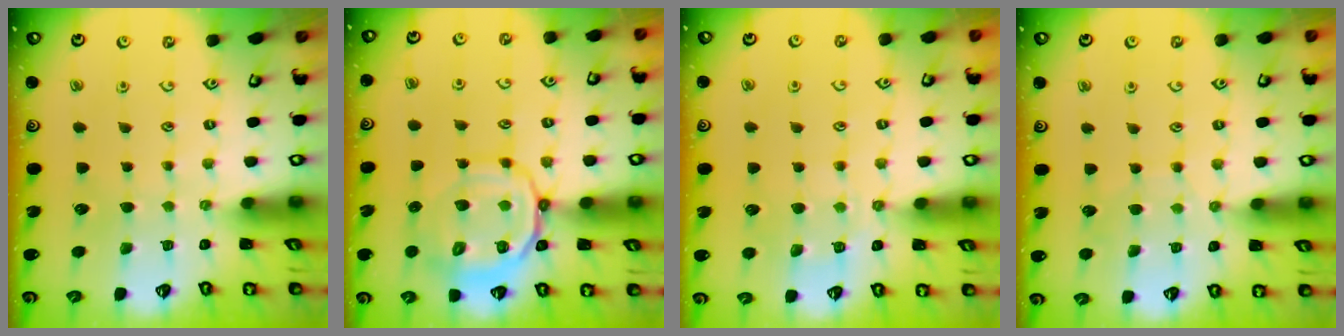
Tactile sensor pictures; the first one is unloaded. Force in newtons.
{"total": 12.5, "press": 12.3, "slide": 1.9}
{"total": 5.3, "press": 5.2, "slide": 0.6}
{"total": 4.3, "press": 4.2, "slide": 0.5}